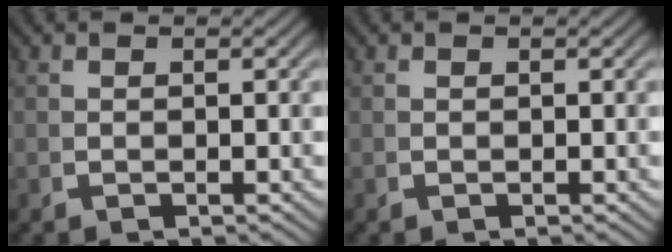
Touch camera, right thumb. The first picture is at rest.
{"total": 0.0}